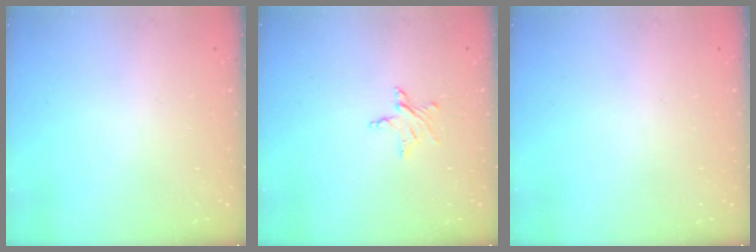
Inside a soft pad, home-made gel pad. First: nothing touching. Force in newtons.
{"total": 4.4, "press": 4.3, "slide": 0.6}
{"total": 0.0}